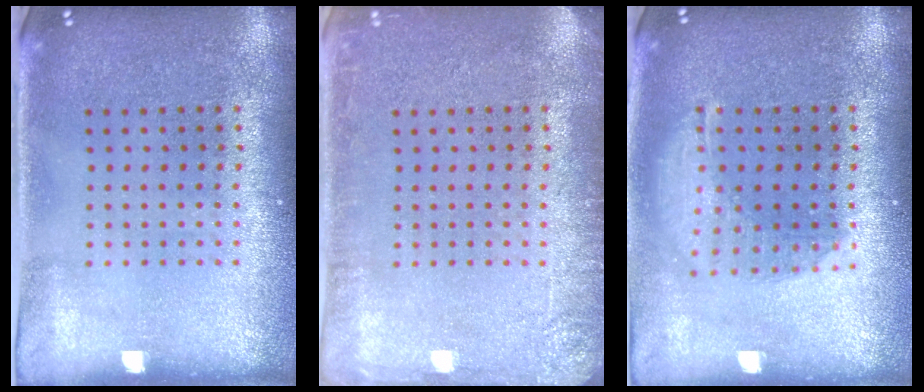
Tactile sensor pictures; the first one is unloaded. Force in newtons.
{"total": 2.1, "press": 2.1, "slide": 0.3}
{"total": 1.5, "press": 1.3, "slide": 0.7}